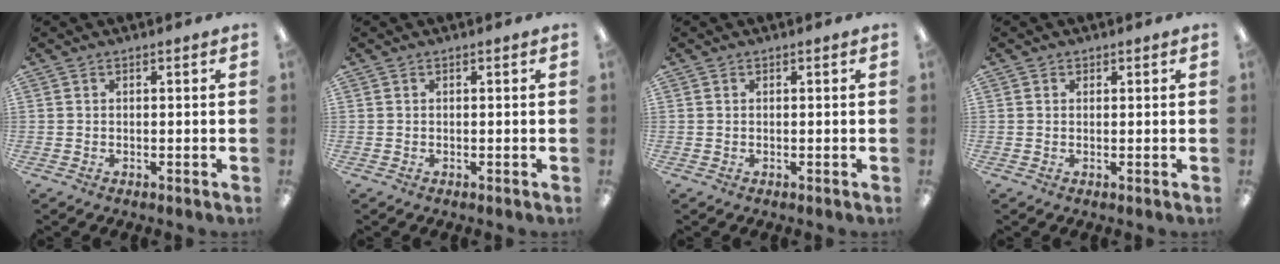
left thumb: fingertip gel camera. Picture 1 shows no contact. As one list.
[{"total": 0.0}, {"total": 0.0}, {"total": 0.6, "force": [0.5, 0.4, 0.0], "torque": [-0.001, 0.002, 0.009]}]